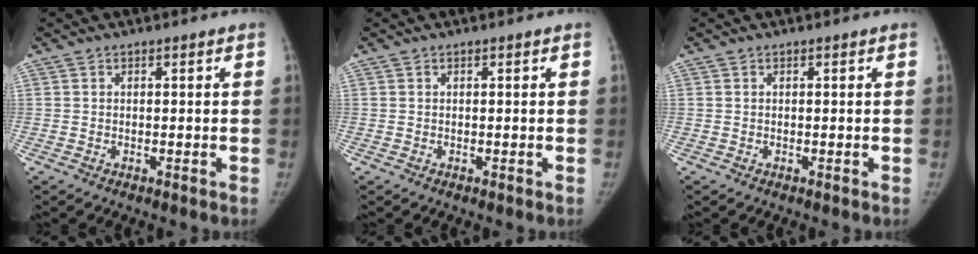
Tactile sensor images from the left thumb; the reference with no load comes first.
{"total": 0.0}
{"total": 0.0}